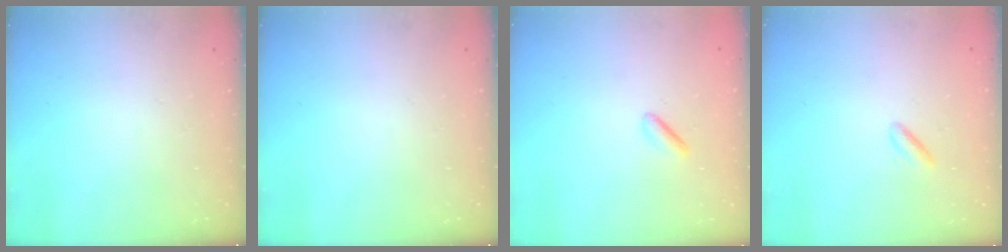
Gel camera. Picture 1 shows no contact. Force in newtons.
{"total": 0.0}
{"total": 1.5, "press": 1.2, "slide": 0.9}
{"total": 1.8, "press": 1.6, "slide": 0.8}